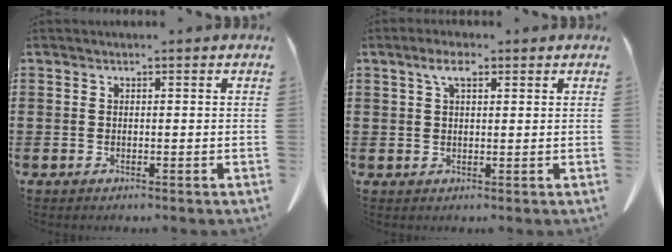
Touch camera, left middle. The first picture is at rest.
{"total": 3.8, "force": [1.9, 1.3, 3.0], "torque": [-0.066, 0.008, 0.031]}